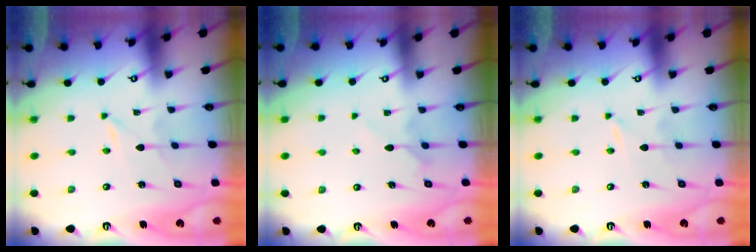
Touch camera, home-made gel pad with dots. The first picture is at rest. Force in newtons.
{"total": 5.7, "press": 5.6, "slide": 0.6}
{"total": 0.0}